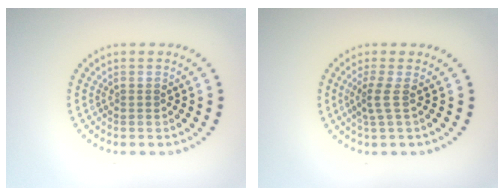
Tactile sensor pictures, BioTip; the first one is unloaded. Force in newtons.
{"total": 1.8, "press": 1.3, "slide": 1.3}